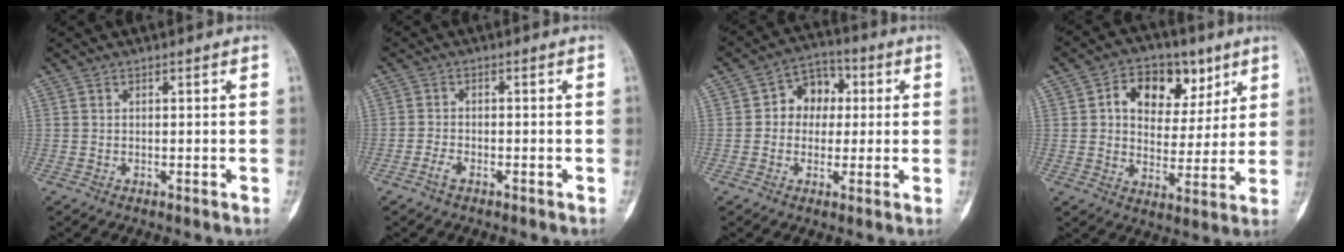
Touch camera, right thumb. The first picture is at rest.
{"total": 2.2, "force": [-1.5, 1.0, 1.3], "torque": [-0.029, 0.008, -0.030]}
{"total": 8.4, "force": [1.0, 6.7, 4.9], "torque": [-0.031, 0.017, 0.006]}
{"total": 13.7, "force": [5.7, 9.4, 8.2], "torque": [-0.077, -0.006, 0.091]}